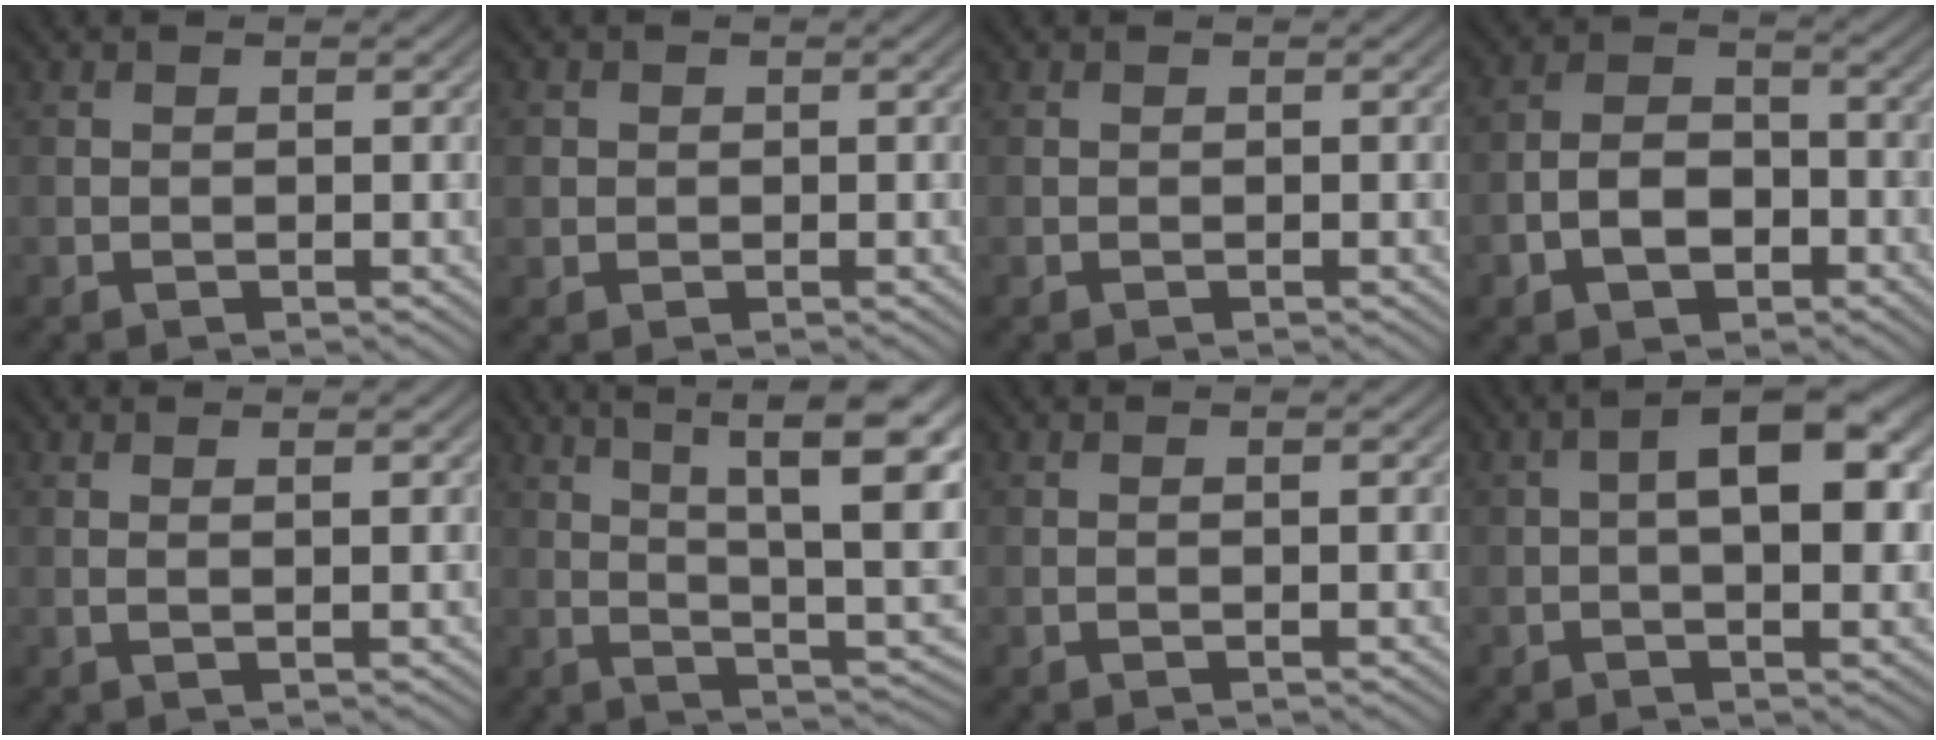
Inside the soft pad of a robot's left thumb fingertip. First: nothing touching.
{"total": 1.5, "force": [0.1, 1.4, 0.3], "torque": [-0.003, -0.006, 0.001]}
{"total": 0.0}
{"total": 5.5, "force": [-2.3, 3.5, 3.5], "torque": [-0.061, 0.003, -0.049]}
{"total": 2.2, "force": [1.0, 0.3, 1.9], "torque": [-0.029, -0.002, 0.014]}
{"total": 14.2, "force": [5.6, 3.8, 12.5], "torque": [-0.190, 0.013, 0.087]}
{"total": 1.1, "force": [0.3, 0.0, 1.1], "torque": [-0.023, 0.003, 0.001]}
{"total": 8.5, "force": [0.4, 3.0, 8.0], "torque": [-0.116, 0.014, 0.002]}